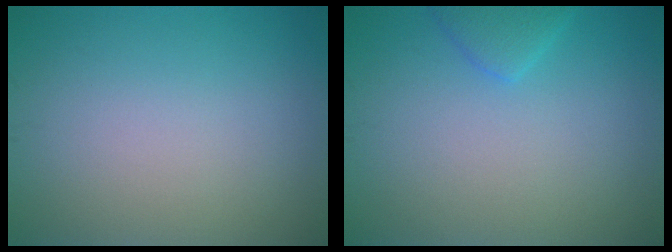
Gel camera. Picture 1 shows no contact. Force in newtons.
{"total": 1.7, "press": 1.7, "slide": 0.2}